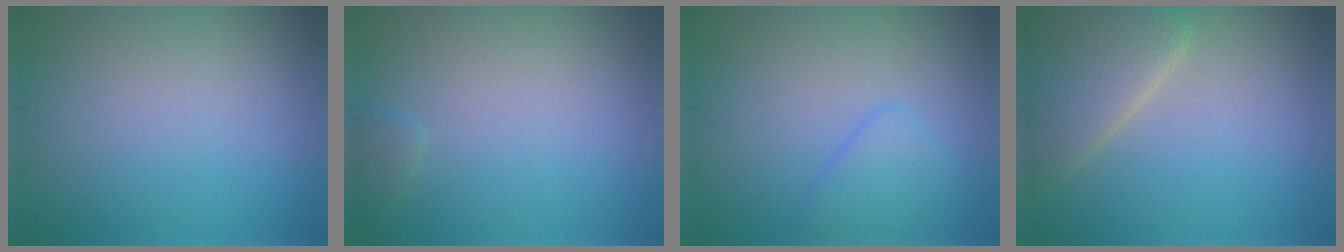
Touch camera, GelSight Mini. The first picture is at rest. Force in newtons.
{"total": 0.9, "press": 0.9, "slide": 0.1}
{"total": 2.3, "press": 2.3, "slide": 0.2}
{"total": 5.6, "press": 5.6, "slide": 0.5}